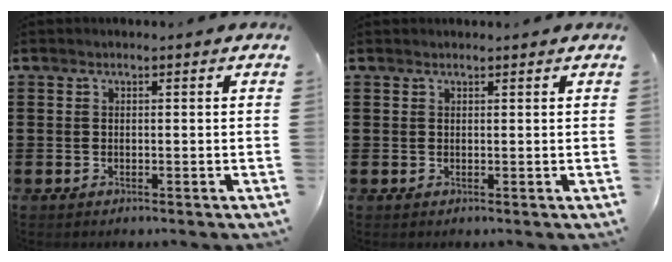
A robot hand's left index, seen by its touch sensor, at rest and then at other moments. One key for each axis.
{"total": 0.6, "fx": 0.5, "fy": 0.0, "fz": 0.1, "tx": -0.004, "ty": -0.001, "tz": 0.012}